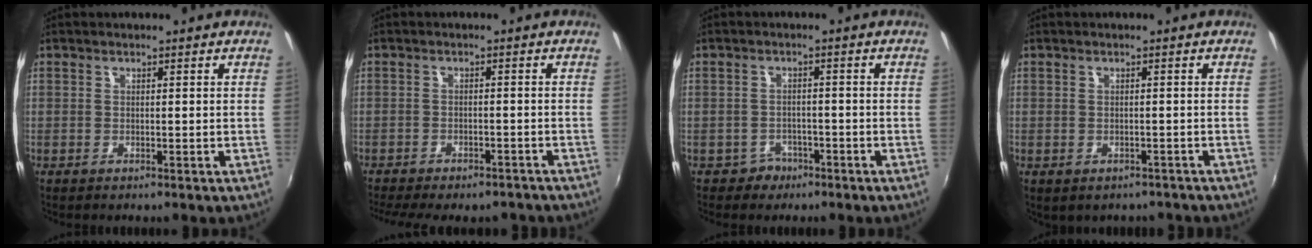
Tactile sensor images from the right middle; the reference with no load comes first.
{"total": 11.7, "force": [-9.9, 3.6, 5.0], "torque": [-0.113, -0.023, -0.134]}
{"total": 3.4, "force": [-2.2, 2.7, 0.0], "torque": [-0.009, 0.007, -0.034]}
{"total": 3.4, "force": [-2.4, 2.1, 1.3], "torque": [-0.029, -0.013, -0.025]}